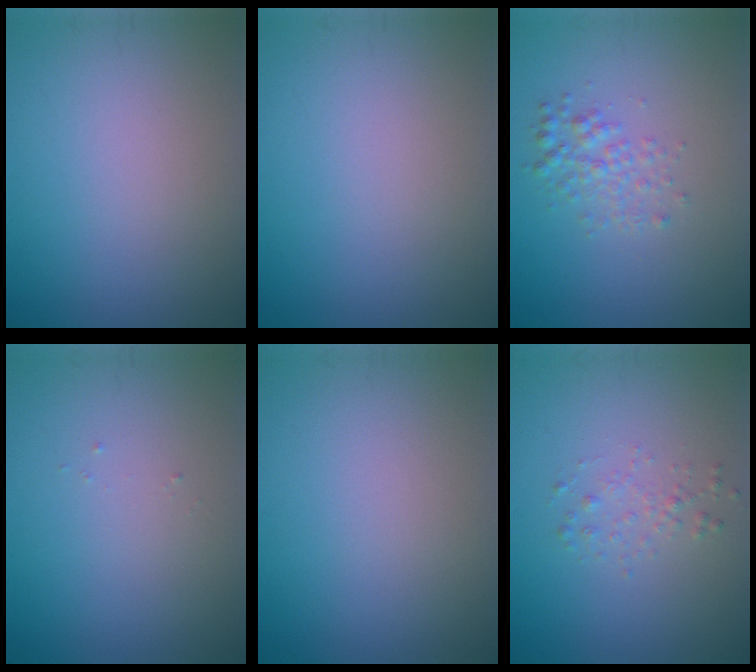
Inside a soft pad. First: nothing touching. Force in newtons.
{"total": 0.0}
{"total": 2.2, "press": 2.2, "slide": 0.0}
{"total": 0.0}
{"total": 0.0}
{"total": 1.2, "press": 1.2, "slide": 0.0}